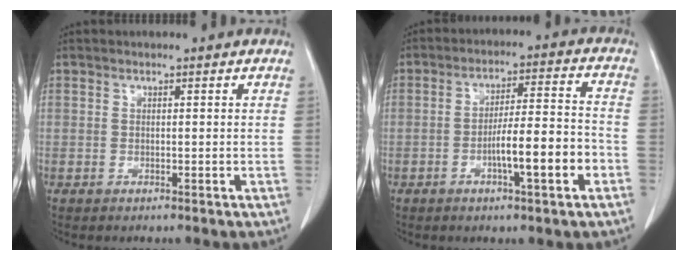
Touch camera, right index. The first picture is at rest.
{"total": 10.0, "force": [-3.7, 1.1, 9.2], "torque": [-0.151, 0.014, -0.056]}